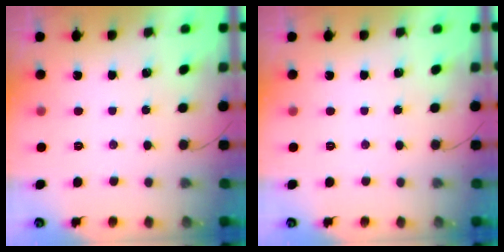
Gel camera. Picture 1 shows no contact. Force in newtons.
{"total": 0.0}